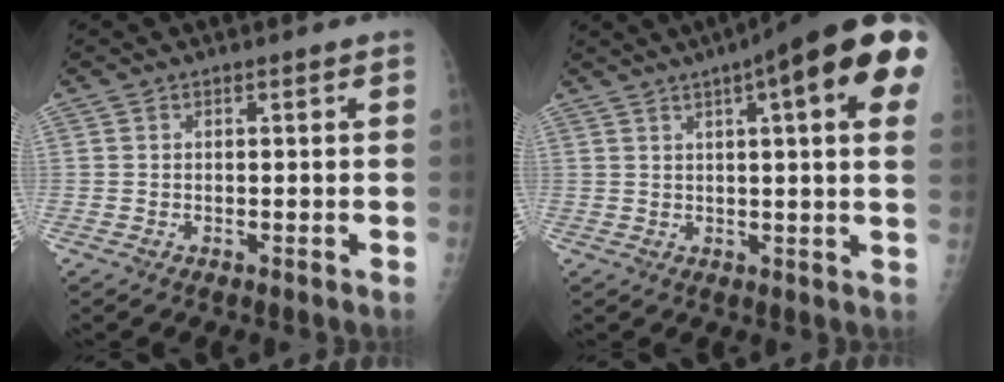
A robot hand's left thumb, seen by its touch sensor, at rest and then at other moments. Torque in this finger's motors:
{"motor_torque": [0.65, 0.72, 1.59, -1.19, 0.14]}